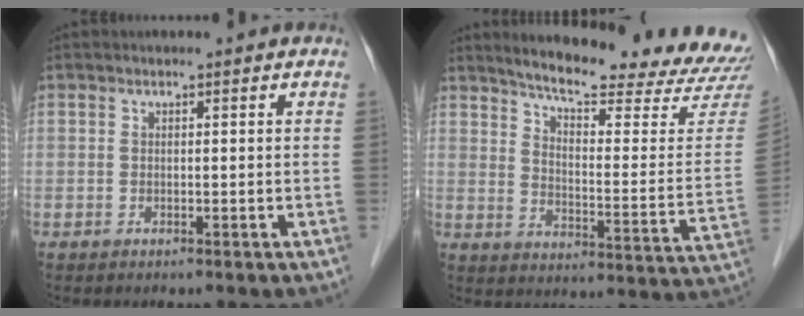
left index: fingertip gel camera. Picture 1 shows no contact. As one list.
[{"total": 23.1, "force": [21.3, 1.5, 8.9], "torque": [-0.124, -0.094, 0.263]}]